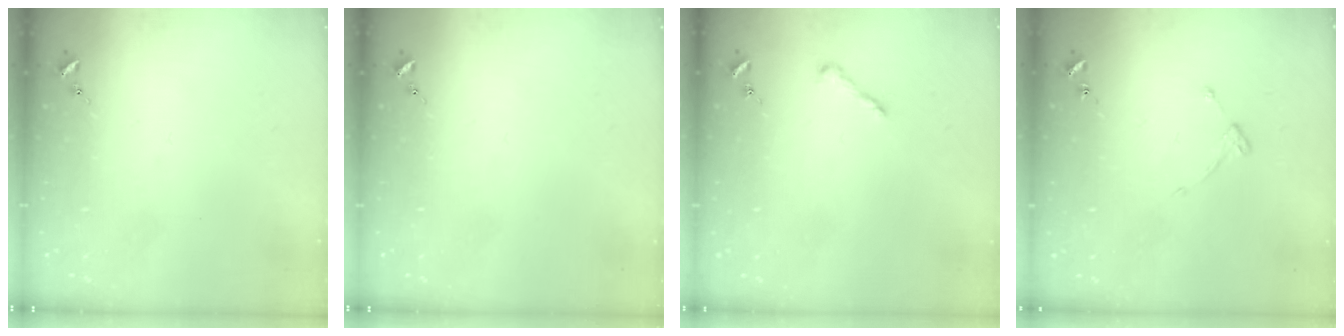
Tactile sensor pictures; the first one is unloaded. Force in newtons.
{"total": 0.0}
{"total": 4.3, "press": 4.3, "slide": 0.5}
{"total": 3.7, "press": 3.6, "slide": 0.5}